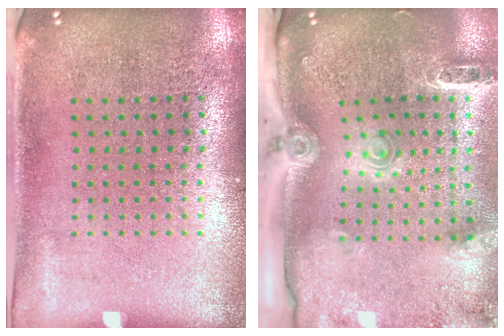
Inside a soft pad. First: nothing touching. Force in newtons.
{"total": 3.0, "press": 2.1, "slide": 2.2}